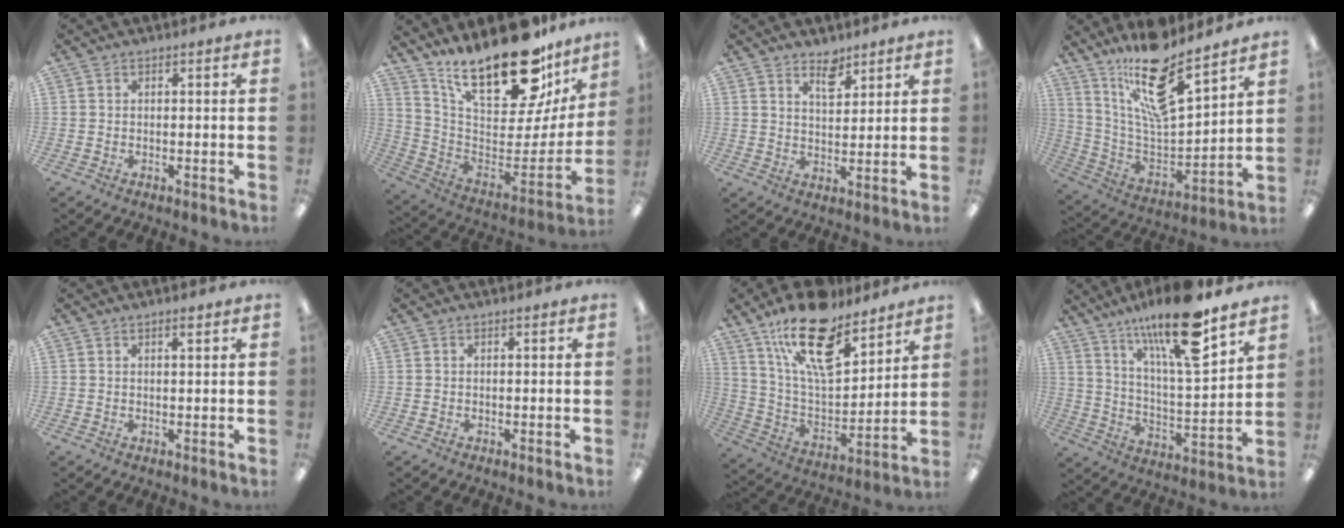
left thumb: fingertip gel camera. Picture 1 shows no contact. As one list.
[{"total": 25.6, "force": [18.6, 9.0, 15.0], "torque": [-0.227, -0.134, 0.322]}, {"total": 5.7, "force": [4.4, 2.5, 2.6], "torque": [-0.030, -0.025, 0.074]}, {"total": 18.6, "force": [13.8, 5.6, 11.2], "torque": [-0.204, -0.089, 0.237]}, {"total": 1.2, "force": [1.1, 0.1, 0.6], "torque": [-0.014, -0.001, 0.019]}, {"total": 0.0}, {"total": 20.8, "force": [14.4, 8.4, 12.5], "torque": [-0.218, -0.077, 0.250]}, {"total": 19.6, "force": [14.1, 4.5, 13.0], "torque": [-0.225, -0.078, 0.228]}]